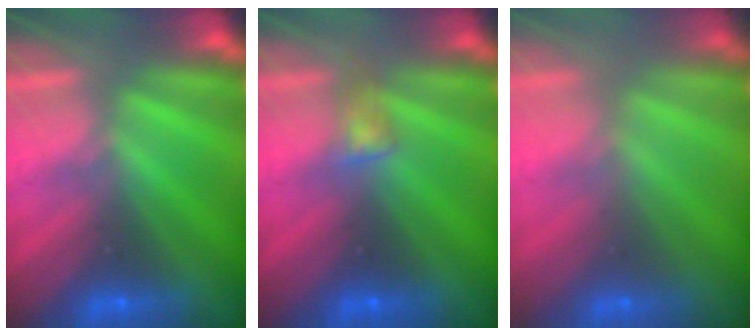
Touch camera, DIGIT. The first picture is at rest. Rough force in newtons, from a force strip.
{"total": 3.2}
{"total": 2.4}